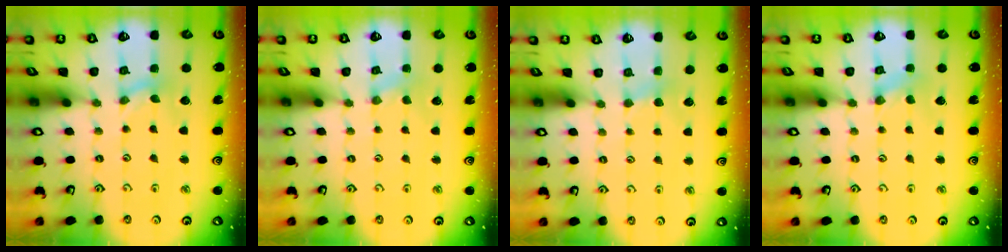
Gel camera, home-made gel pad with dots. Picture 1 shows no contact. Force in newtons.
{"total": 0.5, "press": 0.5, "slide": 0.2}
{"total": 2.8, "press": 2.8, "slide": 0.3}
{"total": 0.0}